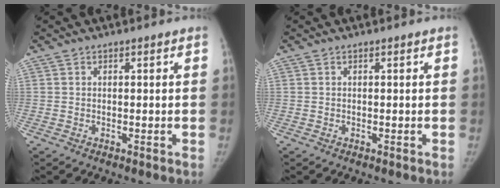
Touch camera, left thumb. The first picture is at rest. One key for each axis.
{"total": 0.0}